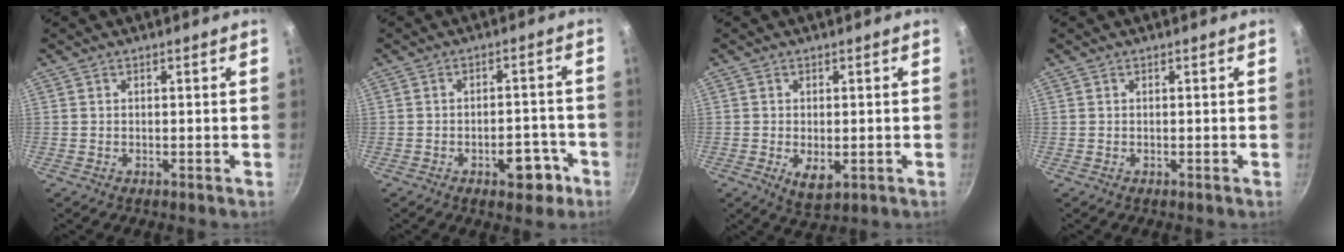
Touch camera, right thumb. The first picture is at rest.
{"total": 6.8, "force": [-3.5, 3.5, 4.6], "torque": [-0.034, 0.027, -0.038]}
{"total": 4.8, "force": [-1.1, 2.6, 3.9], "torque": [-0.059, -0.014, -0.009]}
{"total": 0.0}